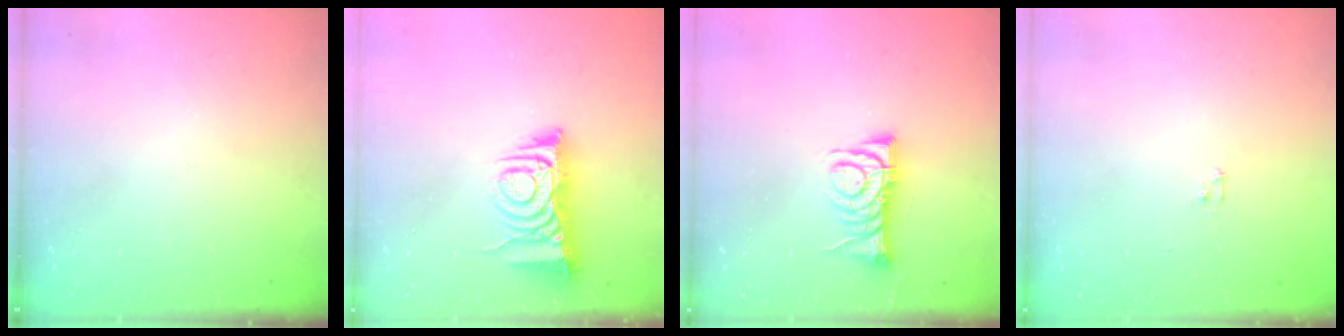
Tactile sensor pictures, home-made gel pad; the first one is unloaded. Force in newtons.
{"total": 9.1, "press": 9.0, "slide": 1.0}
{"total": 8.8, "press": 8.8, "slide": 0.7}
{"total": 2.4, "press": 2.3, "slide": 0.4}